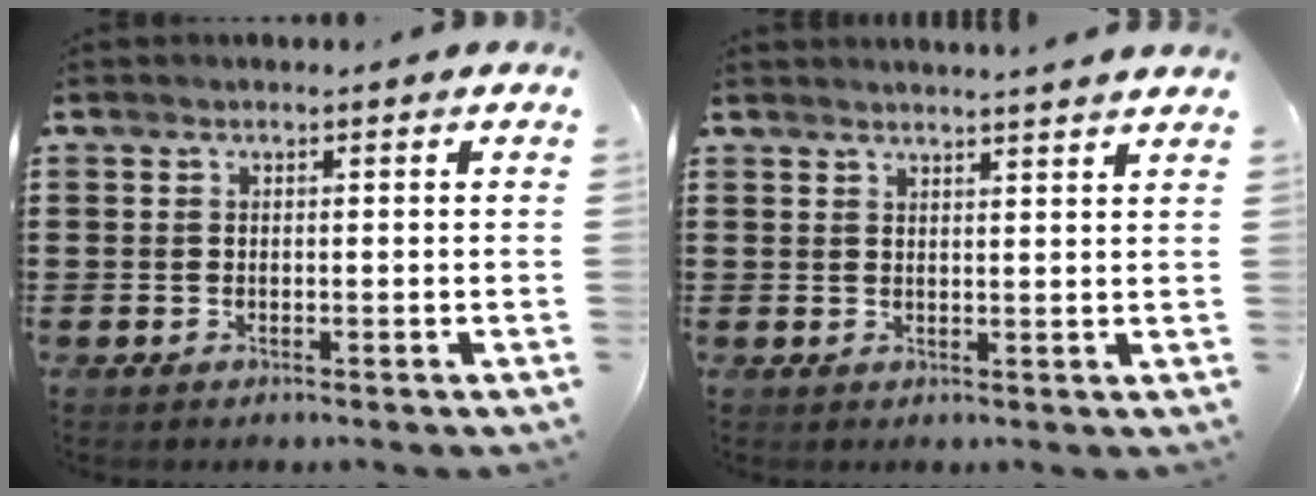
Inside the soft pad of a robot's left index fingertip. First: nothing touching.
{"total": 2.3, "force": [2.2, -0.6, 0.2], "torque": [-0.002, -0.011, 0.040]}